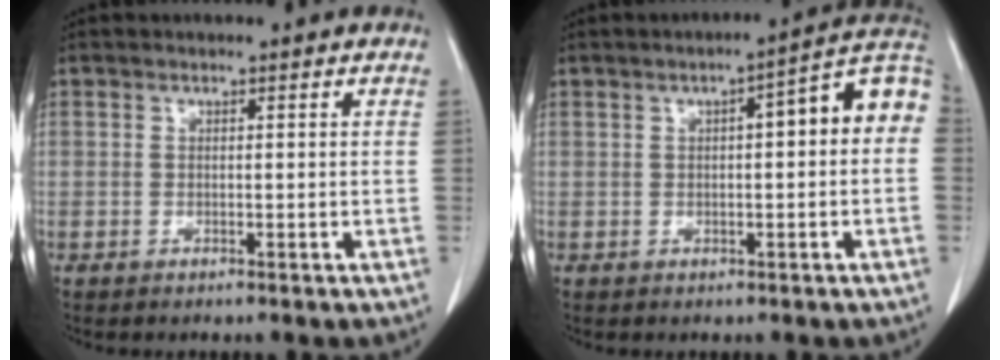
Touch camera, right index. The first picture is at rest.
{"total": 8.5, "force": [0.9, 1.7, 8.3], "torque": [-0.109, 0.035, 0.006]}